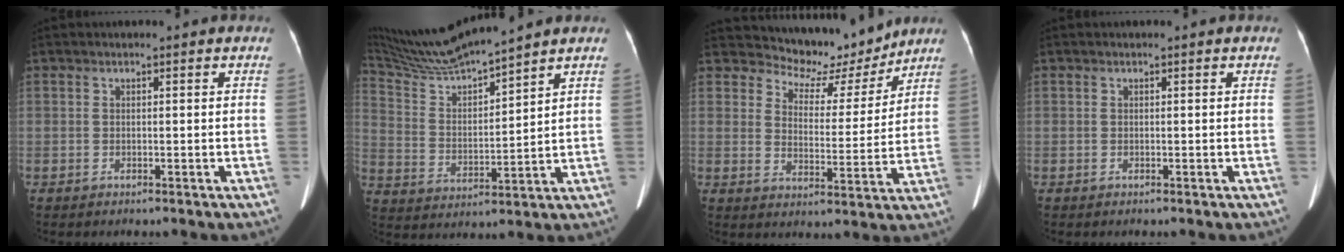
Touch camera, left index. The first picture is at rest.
{"total": 12.7, "force": [11.6, -1.4, 4.8], "torque": [-0.100, 0.001, 0.227]}
{"total": 9.1, "force": [8.6, 2.9, 0.6], "torque": [-0.010, -0.018, 0.124]}
{"total": 0.0}